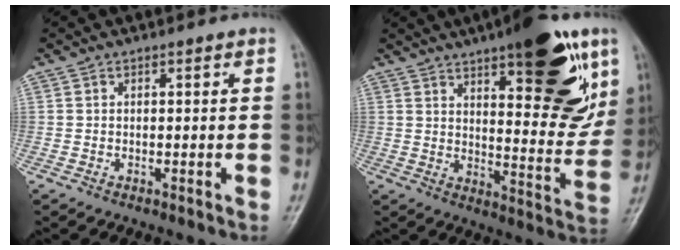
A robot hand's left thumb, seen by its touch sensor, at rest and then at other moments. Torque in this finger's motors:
{"motor_torque": [1.74, 1.49, 2.04, -0.71, 0.35]}